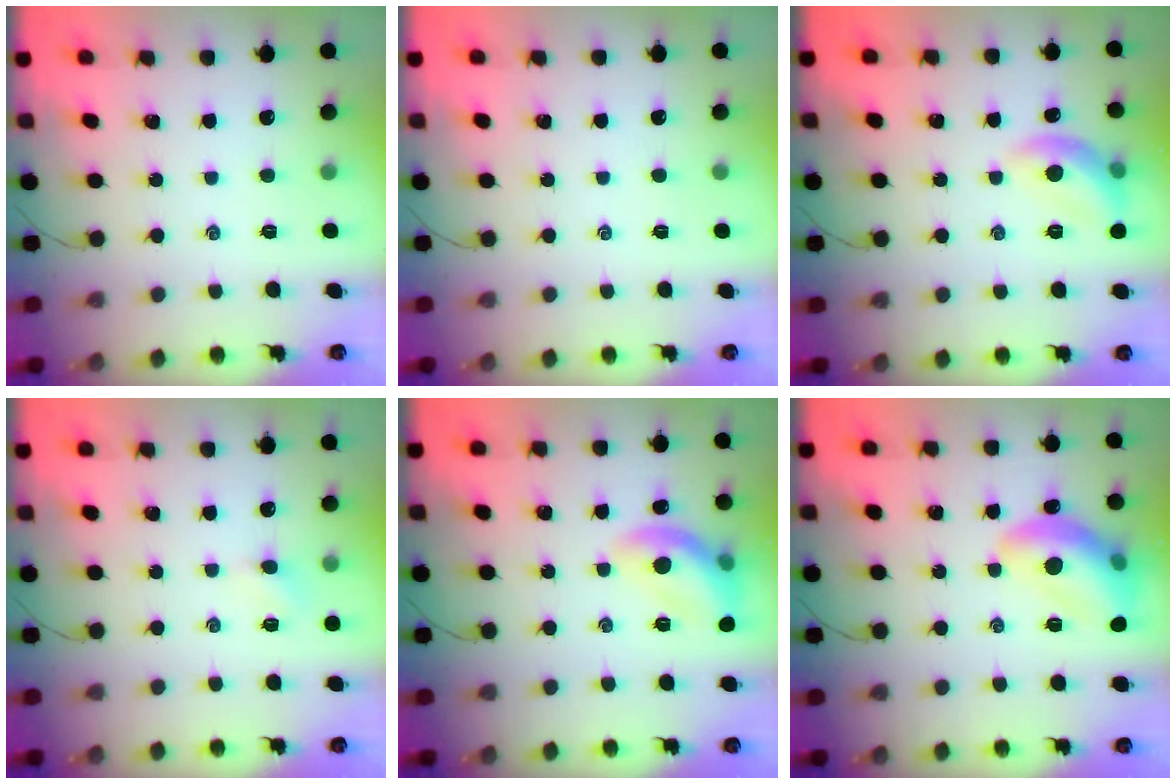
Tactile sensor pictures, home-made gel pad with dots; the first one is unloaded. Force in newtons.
{"total": 1.1, "press": 0.9, "slide": 0.5}
{"total": 10.6, "press": 10.6, "slide": 0.3}
{"total": 3.3, "press": 3.1, "slide": 1.2}
{"total": 11.1, "press": 11.1, "slide": 0.5}
{"total": 15.1, "press": 15.0, "slide": 1.5}